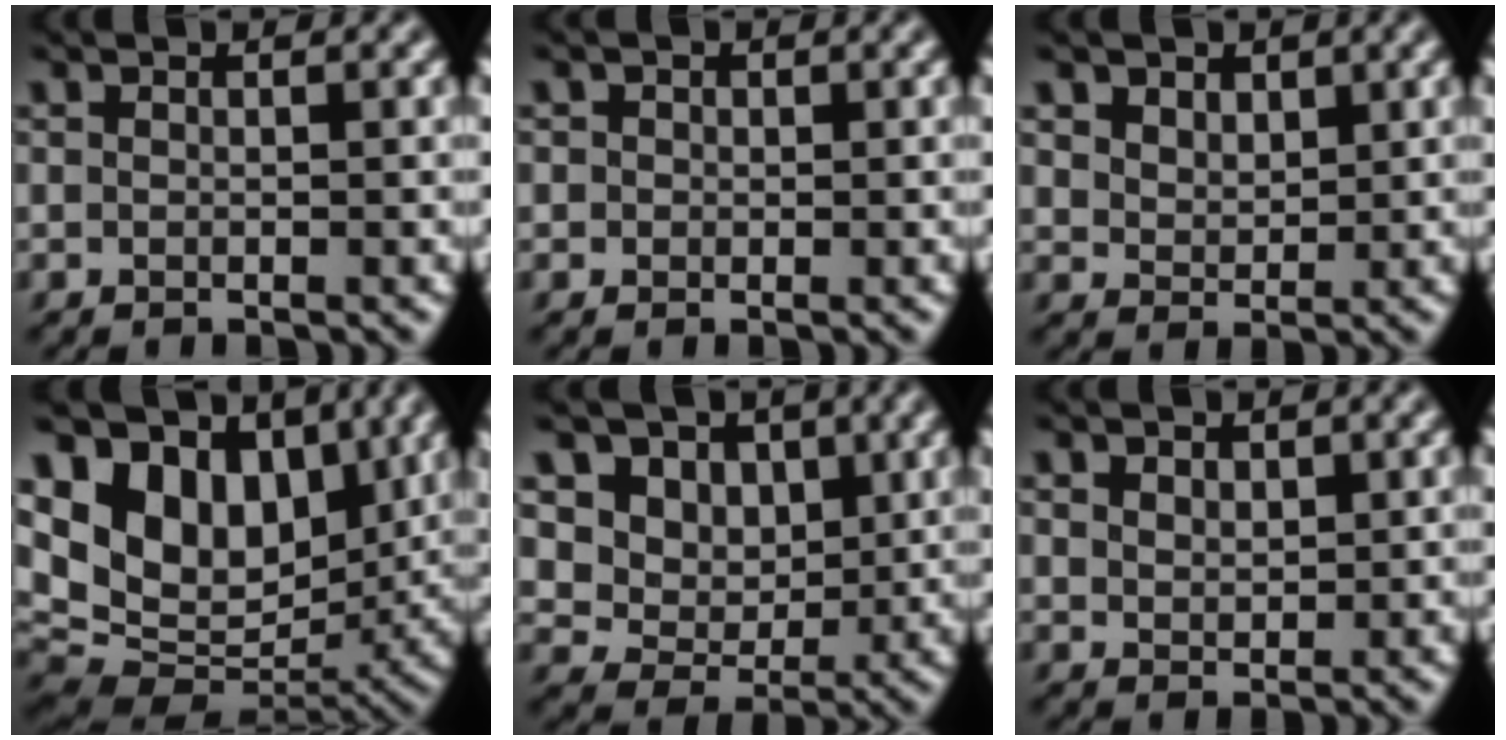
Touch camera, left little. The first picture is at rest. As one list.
[{"total": 1.3, "force": [0.4, 1.2, 0.4], "torque": [-0.005, 0.002, 0.006]}, {"total": 3.4, "force": [2.1, 2.3, 1.4], "torque": [-0.055, -0.006, 0.047]}, {"total": 14.7, "force": [5.6, 9.6, 9.7], "torque": [-0.196, 0.019, 0.103]}, {"total": 9.2, "force": [4.1, 6.8, 4.6], "torque": [-0.092, -0.008, 0.072]}, {"total": 2.1, "force": [1.2, 1.5, 1.0], "torque": [-0.029, 0.004, 0.020]}]